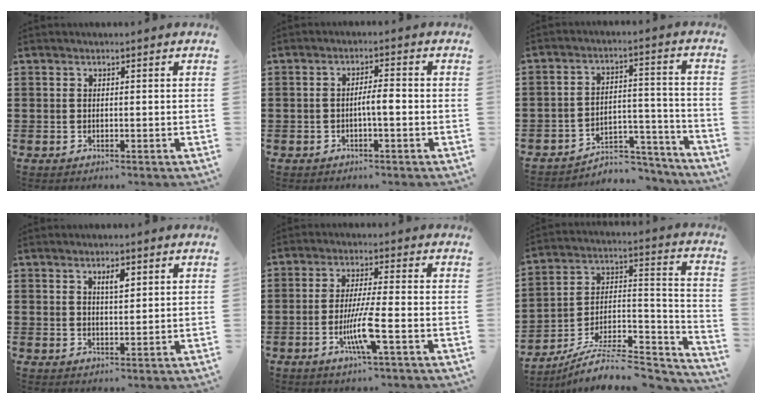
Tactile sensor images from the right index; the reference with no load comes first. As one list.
[{"total": 2.8, "force": [-0.8, 0.5, 2.7], "torque": [-0.048, 0.004, -0.016]}, {"total": 5.5, "force": [-5.0, 1.7, 1.6], "torque": [-0.025, 0.016, -0.100]}, {"total": 2.6, "force": [1.4, 0.8, 2.1], "torque": [-0.029, -0.003, 0.019]}, {"total": 7.2, "force": [-2.5, 0.5, 6.7], "torque": [-0.138, -0.017, -0.051]}, {"total": 8.4, "force": [-6.9, 2.3, 4.2], "torque": [-0.067, 0.009, -0.133]}]